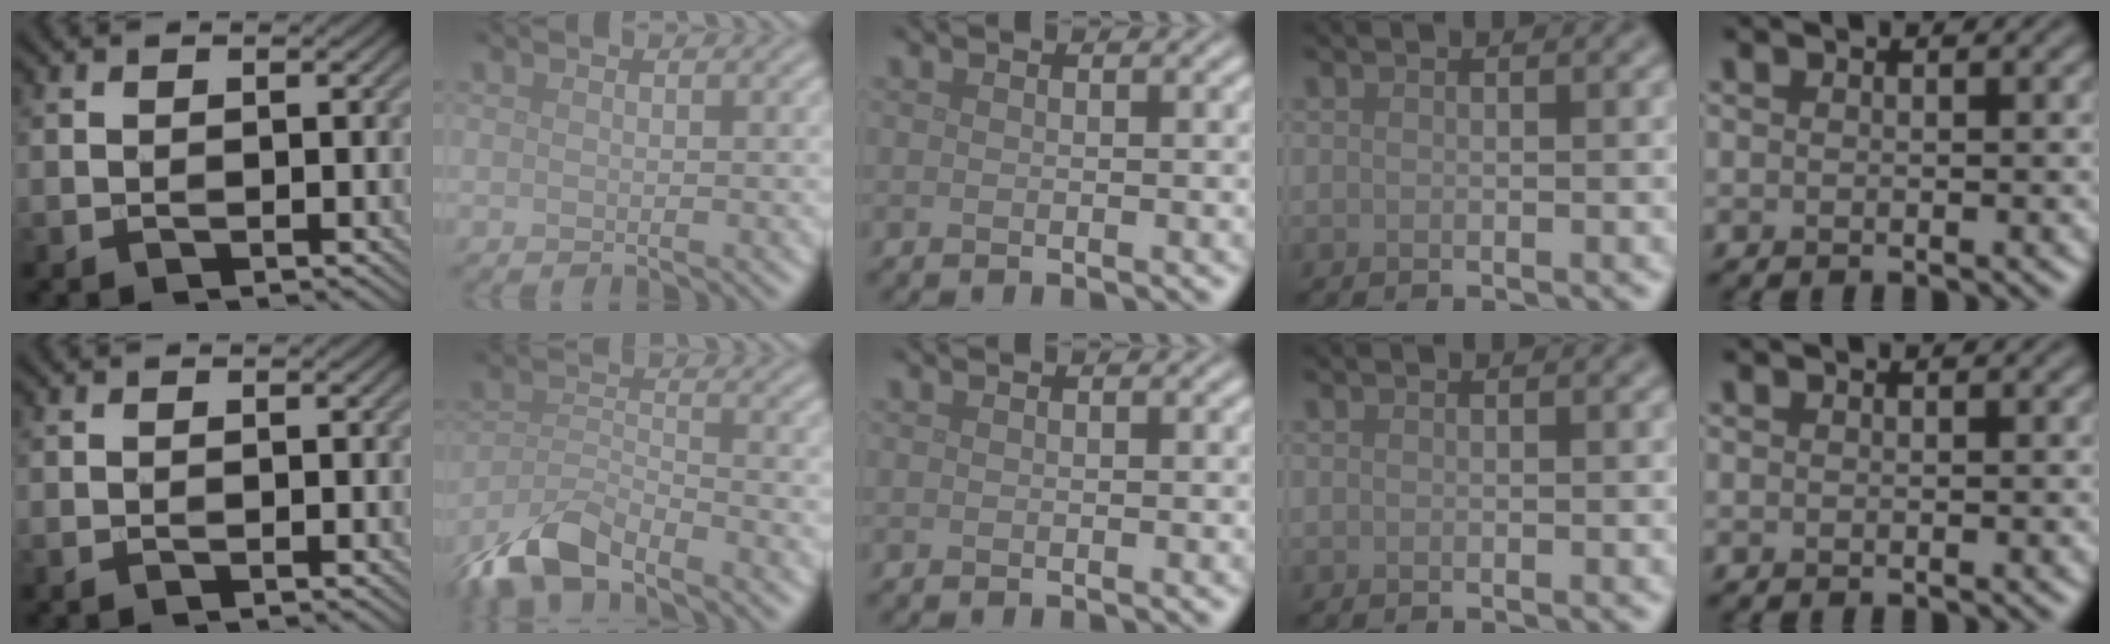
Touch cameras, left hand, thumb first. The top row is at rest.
{"index": {"total": 5.9, "force": [-4.7, 1.9, 3.1], "torque": [-0.059, -0.003, -0.100]}}